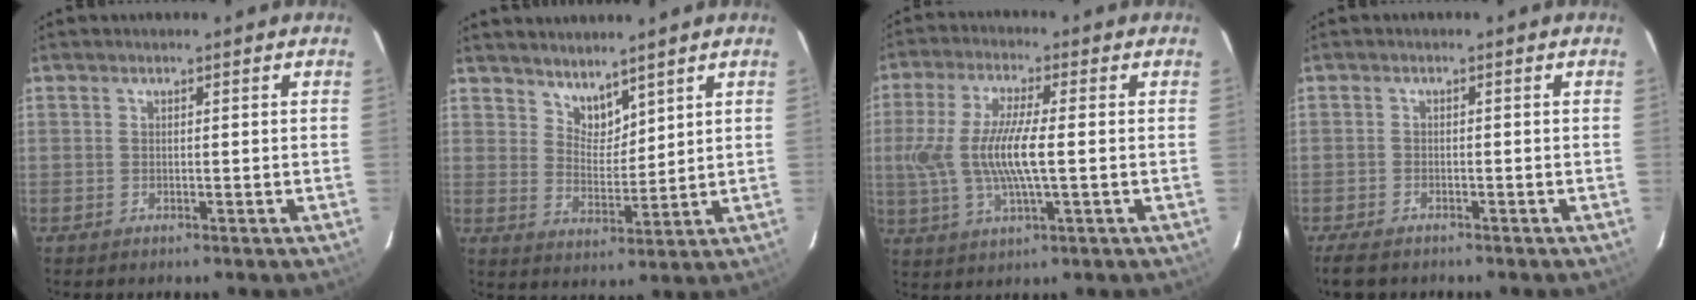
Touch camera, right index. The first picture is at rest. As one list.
[{"total": 5.6, "force": [4.9, 2.3, 1.6], "torque": [-0.017, -0.001, 0.092]}, {"total": 11.6, "force": [-0.5, 2.6, 11.3], "torque": [-0.227, -0.005, -0.007]}, {"total": 4.9, "force": [-3.9, 2.1, 2.0], "torque": [-0.059, -0.014, -0.068]}]